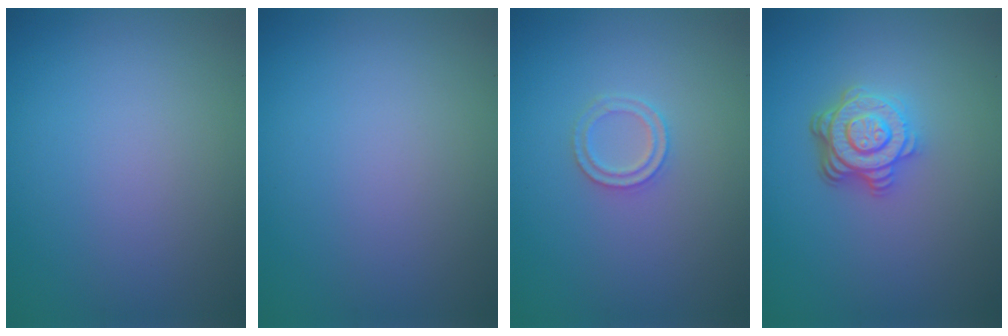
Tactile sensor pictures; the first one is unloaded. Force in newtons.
{"total": 0.0}
{"total": 1.7, "press": 1.6, "slide": 0.4}
{"total": 4.4, "press": 3.3, "slide": 3.0}